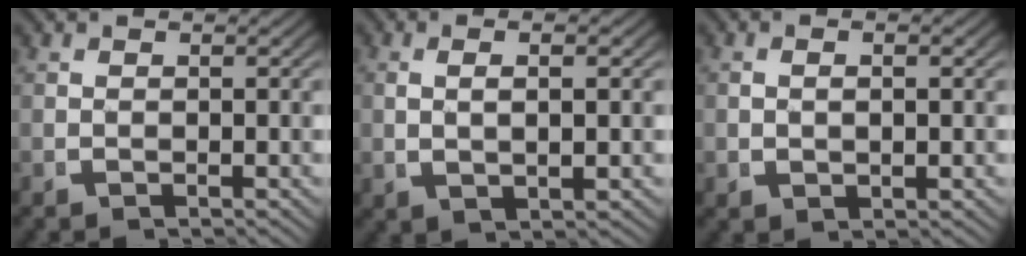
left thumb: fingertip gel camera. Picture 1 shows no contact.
{"total": 2.6, "force": [0.6, 0.7, 2.4], "torque": [-0.048, 0.002, 0.021]}
{"total": 1.3, "force": [0.3, 0.6, 1.1], "torque": [-0.025, 0.001, 0.014]}